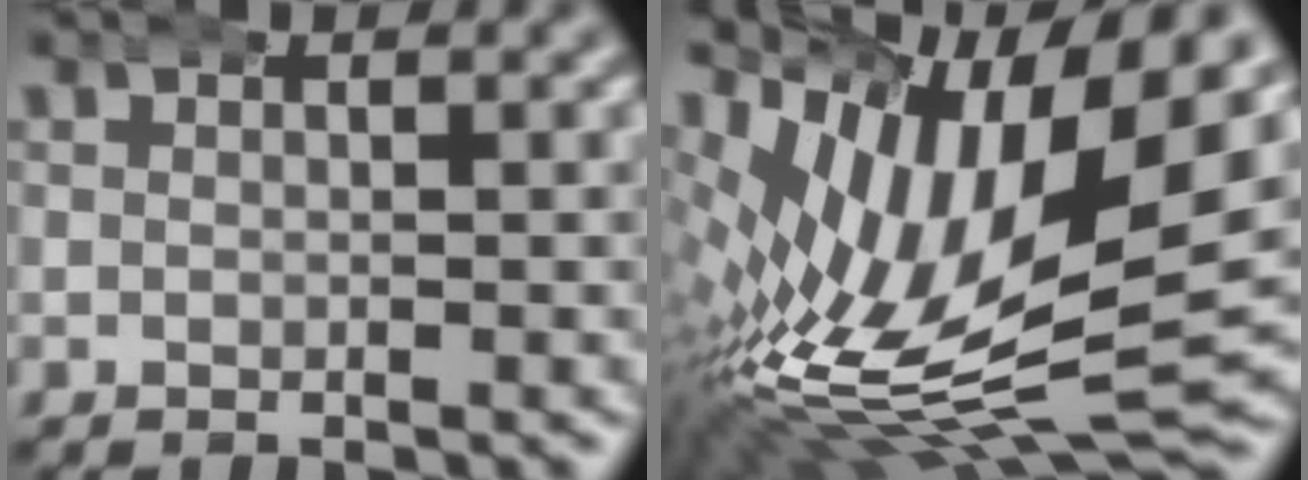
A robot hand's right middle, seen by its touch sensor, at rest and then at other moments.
{"total": 16.8, "force": [-0.3, 9.0, 14.1], "torque": [-0.237, -0.024, 0.014]}